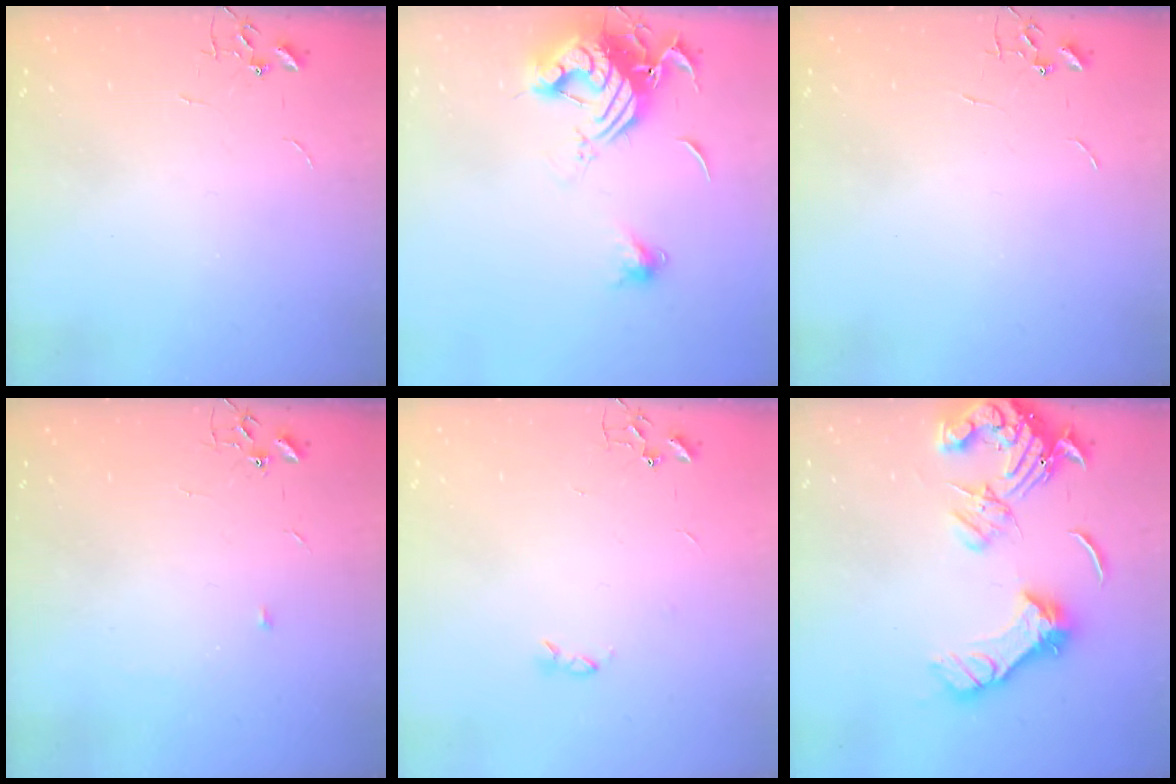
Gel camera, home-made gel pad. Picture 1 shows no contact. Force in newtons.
{"total": 14.3, "press": 14.2, "slide": 1.6}
{"total": 0.0}
{"total": 5.7, "press": 5.7, "slide": 0.8}
{"total": 2.6, "press": 2.5, "slide": 0.5}
{"total": 16.5, "press": 16.3, "slide": 2.2}